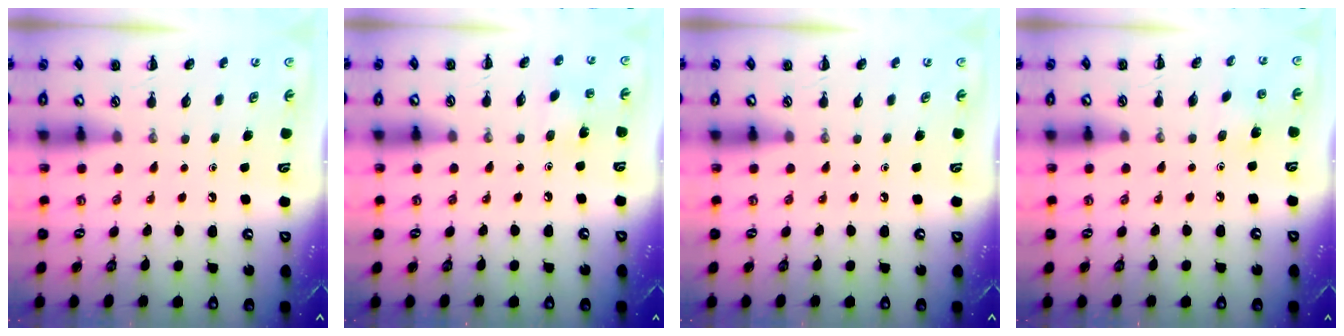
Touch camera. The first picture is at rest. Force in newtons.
{"total": 3.3, "press": 3.2, "slide": 1.0}
{"total": 0.0}
{"total": 2.4, "press": 2.4, "slide": 0.6}